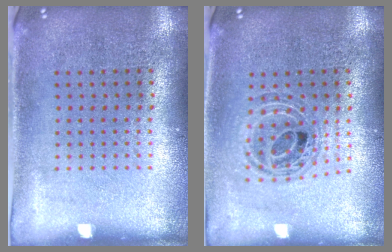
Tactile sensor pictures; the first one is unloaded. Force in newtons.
{"total": 0.9, "press": 0.9, "slide": 0.2}